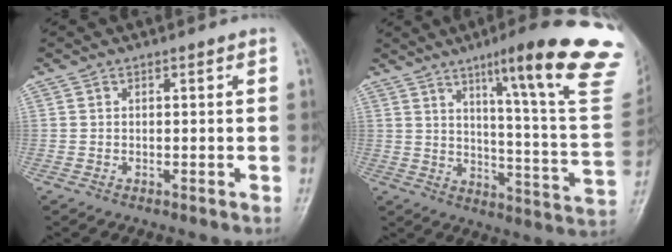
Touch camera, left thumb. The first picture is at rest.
{"total": 25.1, "force": [14.4, 2.7, 20.4], "torque": [-0.249, -0.065, 0.194]}